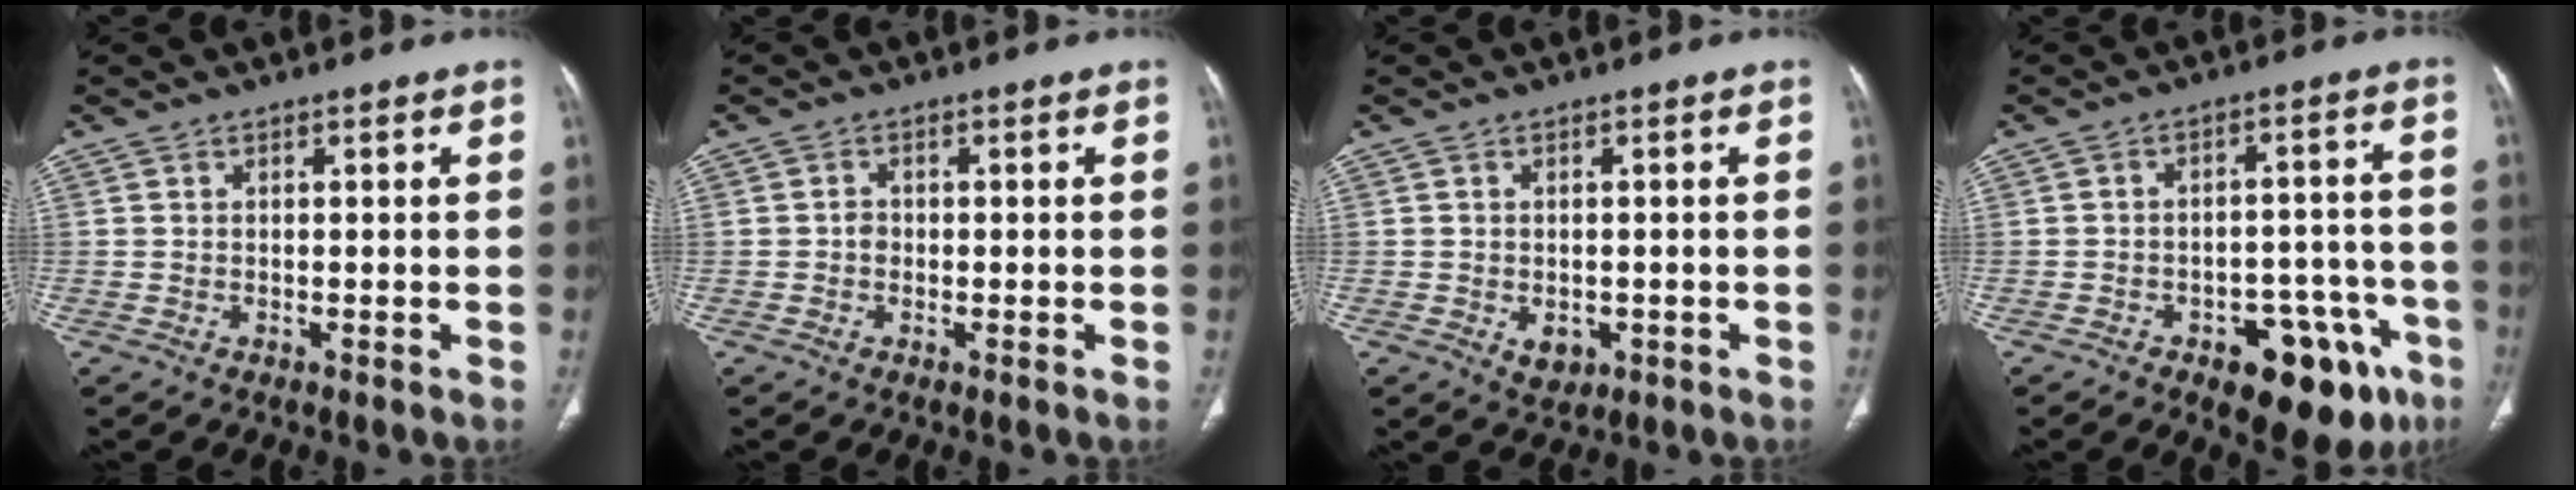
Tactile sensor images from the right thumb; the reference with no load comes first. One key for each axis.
{"total": 1.5, "fx": -0.3, "fy": 1.2, "fz": 0.7, "tx": -0.005, "ty": 0.006, "tz": -0.008}
{"total": 3.2, "fx": -0.9, "fy": 2.3, "fz": 1.9, "tx": -0.019, "ty": 0.000, "tz": -0.002}
{"total": 15.4, "fx": -8.1, "fy": 7.7, "fz": 10.5, "tx": -0.085, "ty": 0.052, "tz": -0.100}